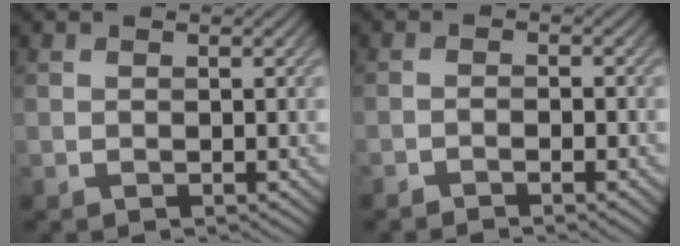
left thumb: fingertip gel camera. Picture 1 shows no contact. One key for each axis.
{"total": 2.4, "fx": -1.8, "fy": 0.2, "fz": 1.6, "tx": -0.035, "ty": 0.007, "tz": -0.032}